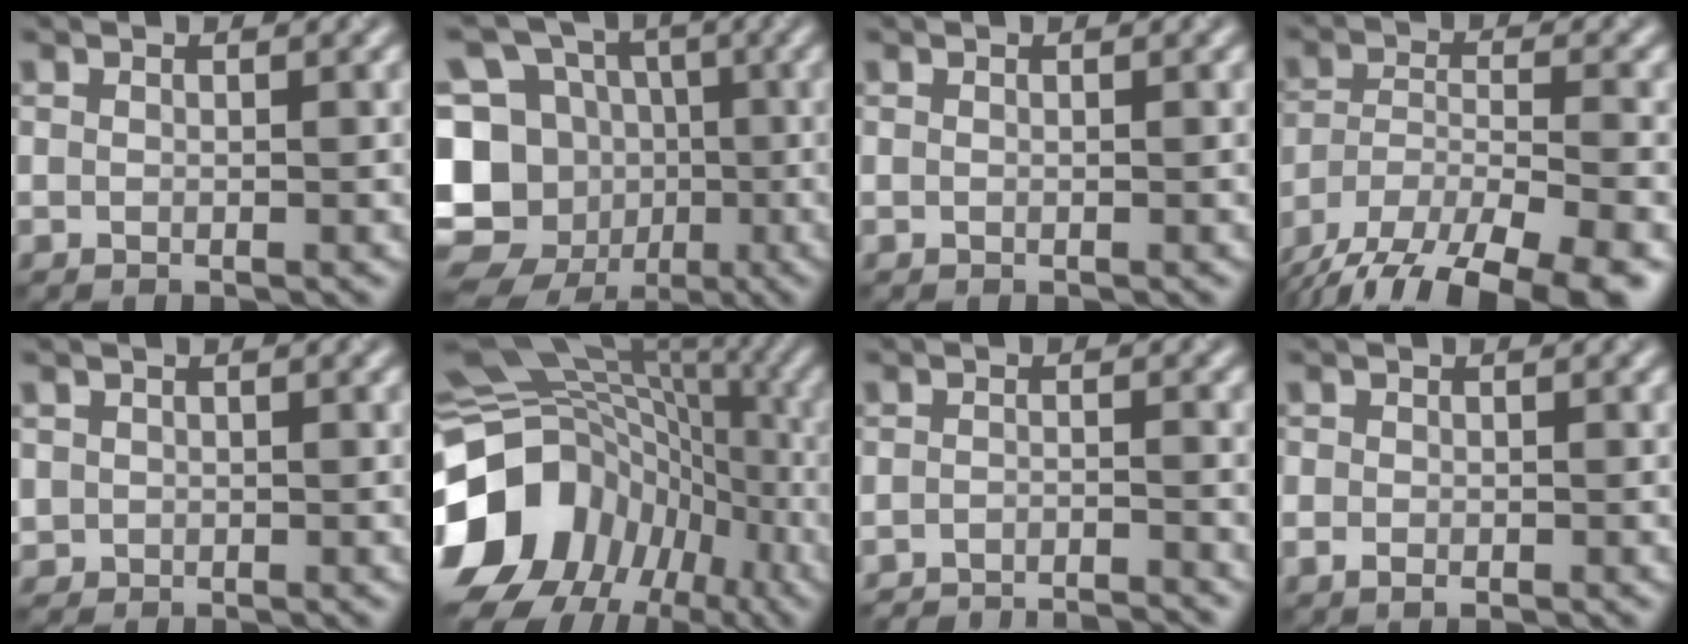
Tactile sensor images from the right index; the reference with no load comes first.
{"total": 16.1, "force": [-5.3, 13.9, 6.0], "torque": [-0.158, -0.001, -0.082]}
{"total": 0.0}
{"total": 13.7, "force": [-10.8, 5.0, 6.9], "torque": [-0.125, -0.034, -0.156]}
{"total": 1.0, "force": [0.0, 1.0, 0.0], "torque": [0.010, -0.004, 0.001]}
{"total": 15.0, "force": [-4.5, 12.2, 7.5], "torque": [-0.167, -0.001, -0.085]}
{"total": 6.8, "force": [-6.6, 0.8, 1.2], "torque": [-0.012, -0.004, -0.093]}
{"total": 1.5, "force": [-0.6, 1.1, 0.9], "torque": [-0.015, -0.003, -0.013]}